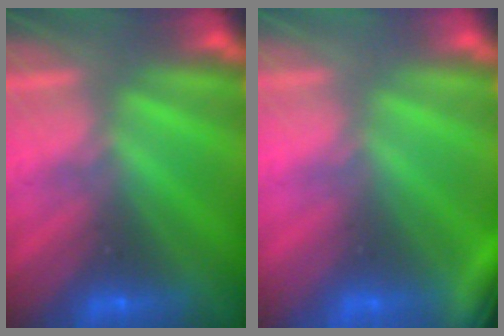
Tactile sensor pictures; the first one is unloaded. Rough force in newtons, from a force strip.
{"total": 3.7}